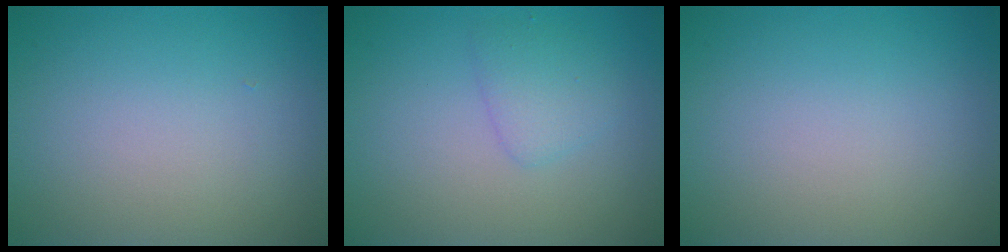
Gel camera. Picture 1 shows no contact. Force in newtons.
{"total": 1.9, "press": 1.9, "slide": 0.0}
{"total": 0.0}